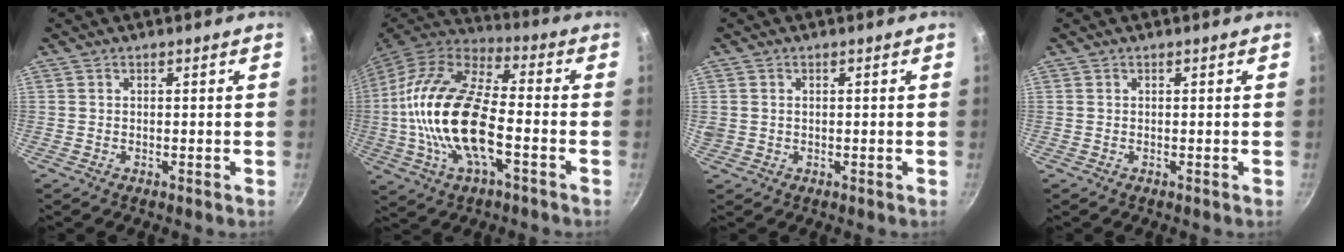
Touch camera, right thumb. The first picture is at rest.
{"total": 21.9, "force": [-3.7, 10.0, 19.1], "torque": [-0.370, 0.031, -0.082]}
{"total": 1.9, "force": [0.3, 1.6, 0.8], "torque": [-0.015, 0.003, 0.009]}
{"total": 0.0}